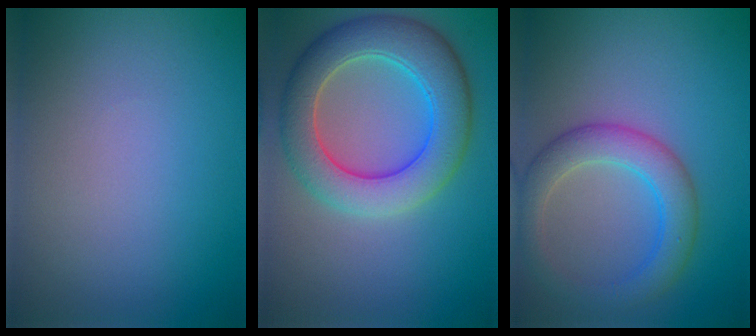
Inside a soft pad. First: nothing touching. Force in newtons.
{"total": 7.5, "press": 7.5, "slide": 0.3}
{"total": 4.6, "press": 4.6, "slide": 0.2}